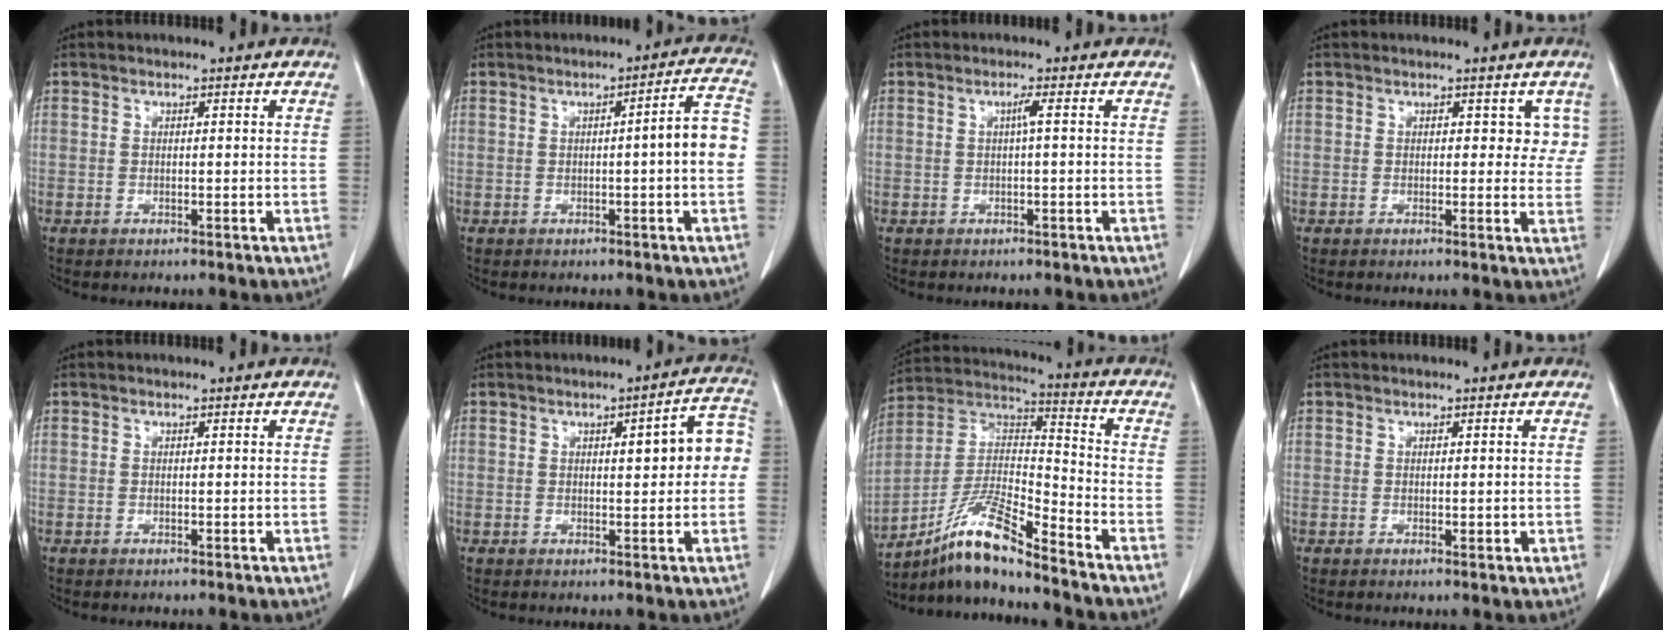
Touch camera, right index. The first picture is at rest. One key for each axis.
{"total": 6.3, "fx": -0.6, "fy": 0.0, "fz": 6.2, "tx": -0.079, "ty": 0.014, "tz": -0.011}
{"total": 1.1, "fx": 0.1, "fy": -0.3, "fz": 1.1, "tx": -0.019, "ty": 0.003, "tz": 0.000}
{"total": 3.1, "fx": 1.3, "fy": 2.2, "fz": 1.9, "tx": 0.001, "ty": 0.006, "tz": 0.010}
{"total": 0.0}
{"total": 7.0, "fx": 0.8, "fy": 1.8, "fz": 6.8, "tx": -0.081, "ty": 0.026, "tz": 0.008}
{"total": 12.4, "fx": -10.0, "fy": 0.4, "fz": 7.3, "tx": -0.152, "ty": 0.007, "tz": -0.184}
{"total": 1.0, "fx": 0.0, "fy": 0.5, "fz": 0.8, "tx": -0.012, "ty": -0.003, "tz": 0.005}